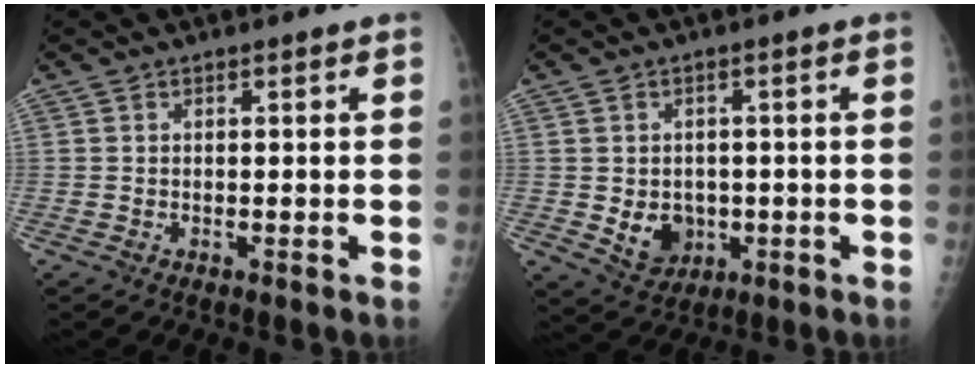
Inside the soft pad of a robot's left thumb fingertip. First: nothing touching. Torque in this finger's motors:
{"motor_torque": [-0.58, 0.59, 0.30, -0.22, 0.00]}